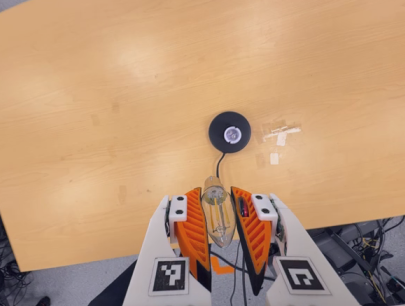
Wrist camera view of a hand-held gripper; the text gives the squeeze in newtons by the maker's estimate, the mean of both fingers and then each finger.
{"total": 18.5, "left": 19.7, "right": 17.4}